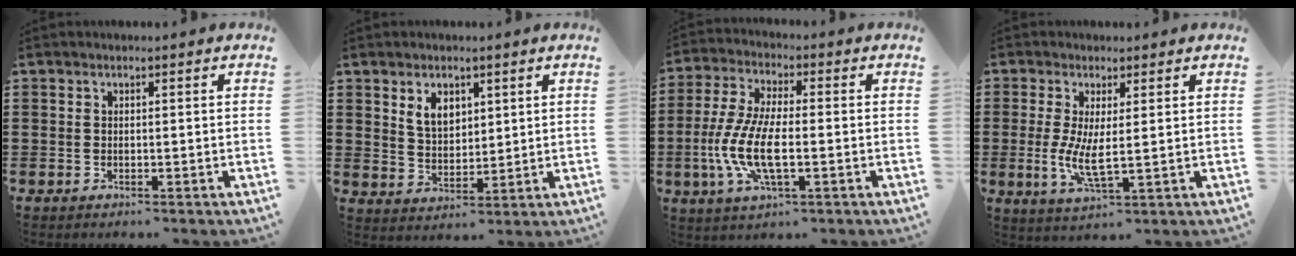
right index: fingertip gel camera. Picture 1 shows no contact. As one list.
[{"total": 4.7, "force": [2.5, 3.1, 2.5], "torque": [-0.060, 0.011, 0.045]}, {"total": 9.4, "force": [-2.6, 3.2, 8.5], "torque": [-0.197, -0.014, -0.055]}, {"total": 5.5, "force": [0.4, 1.4, 5.3], "torque": [-0.100, -0.009, 0.006]}]